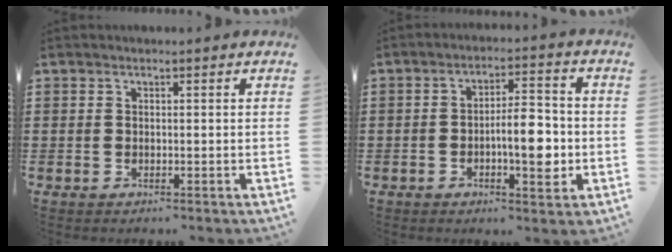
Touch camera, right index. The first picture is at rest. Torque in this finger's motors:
{"motor_torque": [1.68, 0.46, 0.36, 0.17]}